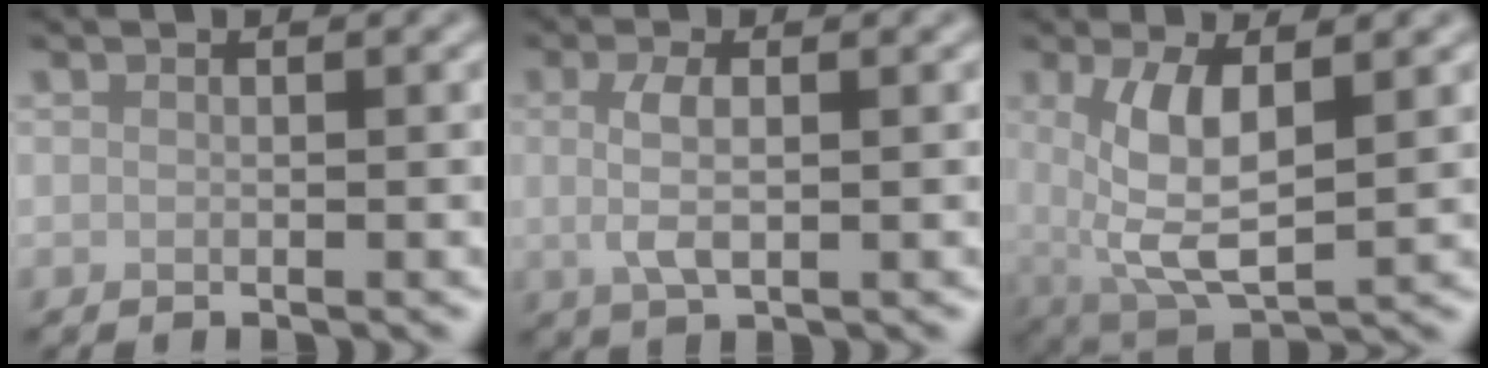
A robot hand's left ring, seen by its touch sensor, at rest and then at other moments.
{"total": 3.0, "force": [0.2, 1.1, 2.8], "torque": [-0.061, -0.001, 0.002]}
{"total": 7.1, "force": [1.0, 2.8, 6.4], "torque": [-0.132, -0.010, 0.023]}